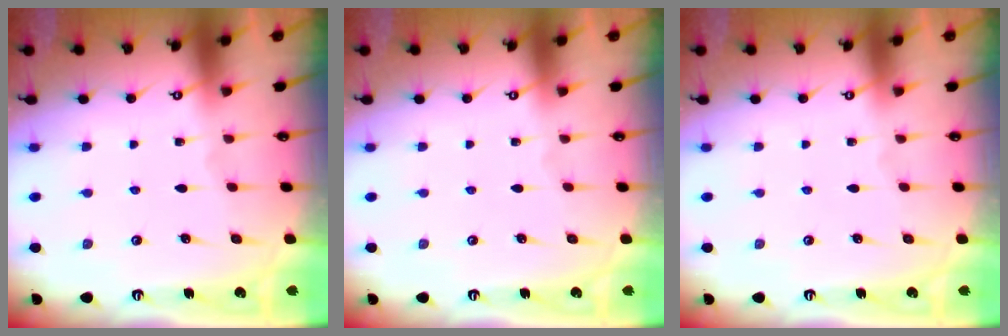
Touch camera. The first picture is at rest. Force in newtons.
{"total": 0.0}
{"total": 0.0}